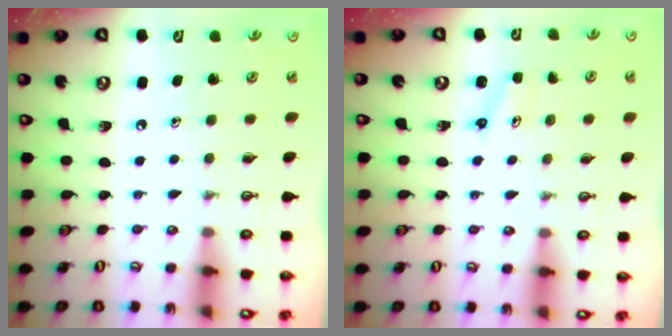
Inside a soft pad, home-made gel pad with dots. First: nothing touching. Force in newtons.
{"total": 2.5, "press": 2.5, "slide": 0.3}